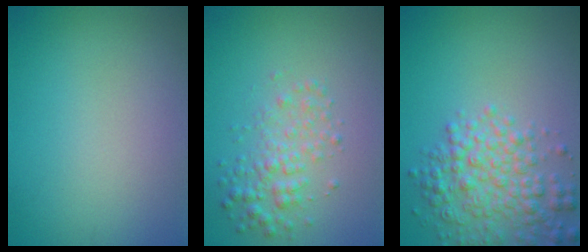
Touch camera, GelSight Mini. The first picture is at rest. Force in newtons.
{"total": 2.6, "press": 2.6, "slide": 0.0}
{"total": 4.7, "press": 4.7, "slide": 0.2}